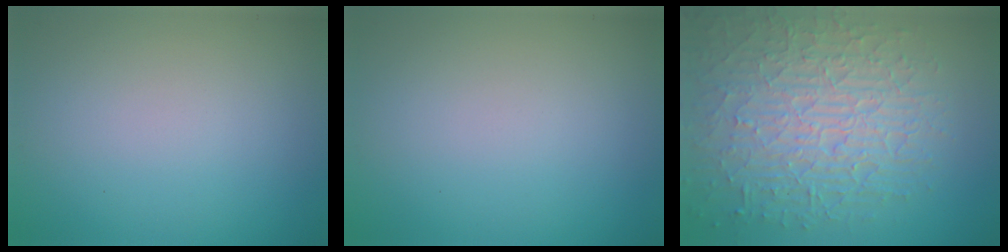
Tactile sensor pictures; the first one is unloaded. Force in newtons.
{"total": 0.0}
{"total": 9.4, "press": 6.3, "slide": 7.0}